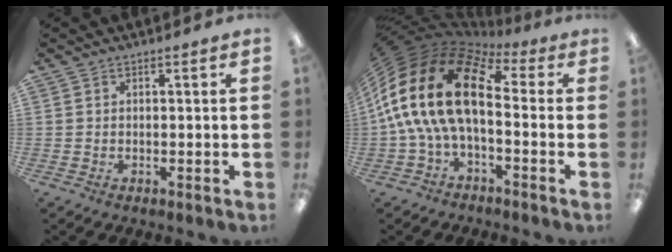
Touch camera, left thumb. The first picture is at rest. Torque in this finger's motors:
{"motor_torque": [0.08, 1.95, 1.69, -1.08, 1.05]}